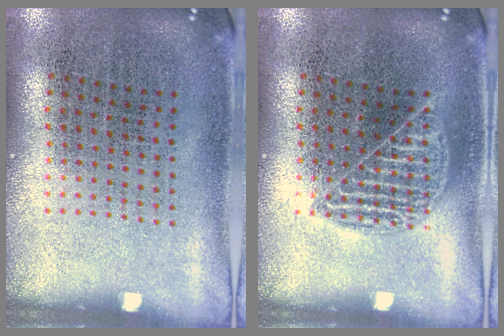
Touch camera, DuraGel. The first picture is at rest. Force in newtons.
{"total": 1.5, "press": 1.5, "slide": 0.3}